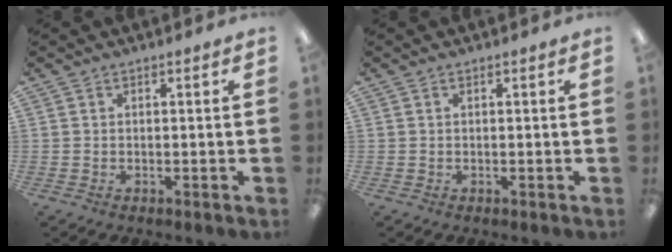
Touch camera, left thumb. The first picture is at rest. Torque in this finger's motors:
{"motor_torque": [0.00, 0.00, -0.01, -0.01, 0.00]}